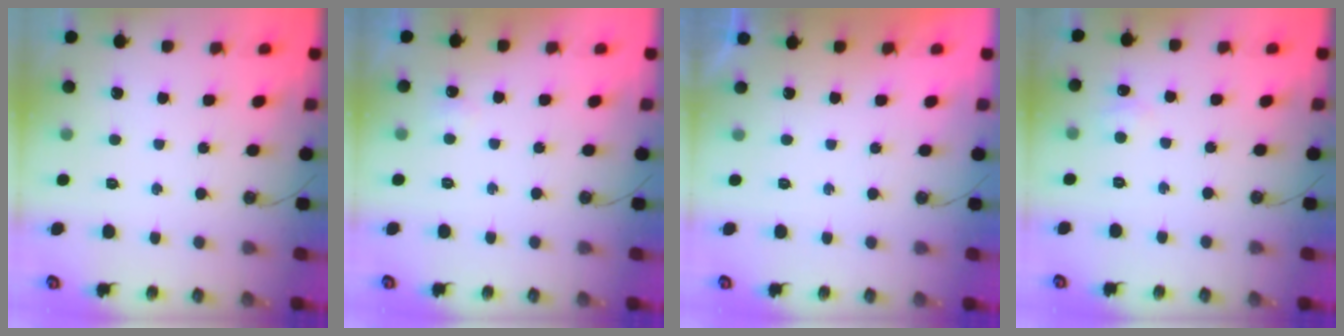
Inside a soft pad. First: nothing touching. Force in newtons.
{"total": 2.8, "press": 2.7, "slide": 0.6}
{"total": 0.0}
{"total": 5.5, "press": 5.4, "slide": 0.8}